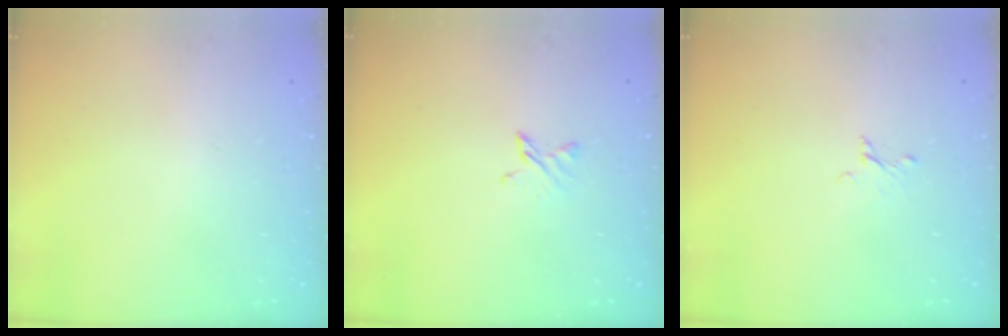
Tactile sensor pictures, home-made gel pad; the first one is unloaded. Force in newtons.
{"total": 4.1, "press": 4.1, "slide": 0.4}
{"total": 2.1, "press": 2.1, "slide": 0.1}